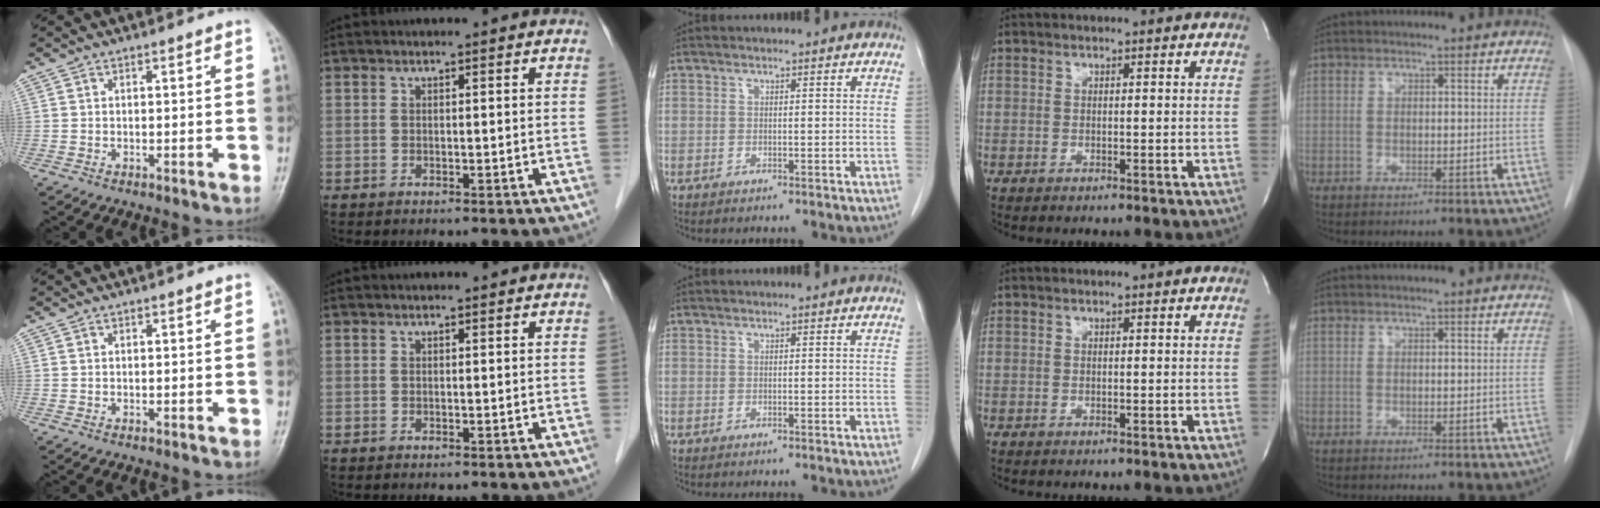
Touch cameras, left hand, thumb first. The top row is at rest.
{}